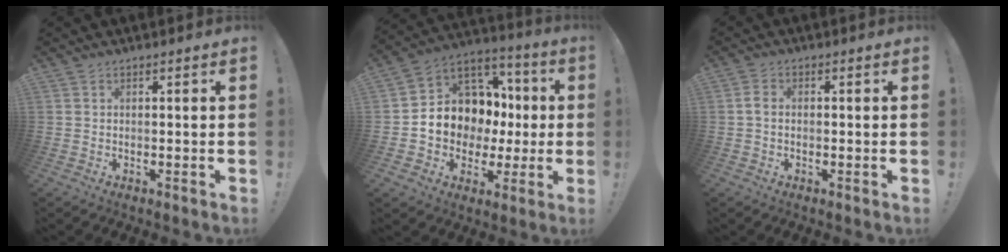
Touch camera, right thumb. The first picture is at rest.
{"total": 11.8, "force": [0.6, 10.5, 5.3], "torque": [-0.072, -0.014, 0.030]}
{"total": 2.5, "force": [-0.2, 1.6, 1.9], "torque": [-0.035, 0.009, -0.003]}